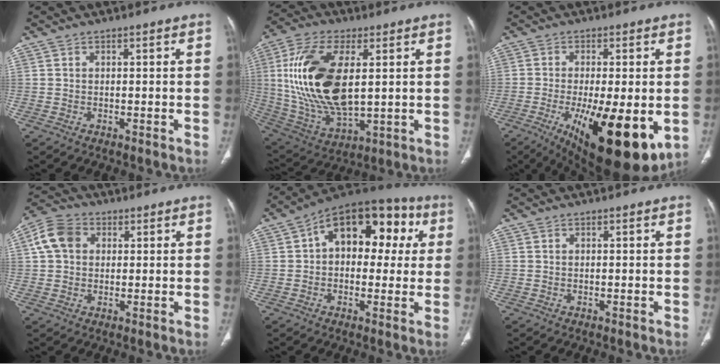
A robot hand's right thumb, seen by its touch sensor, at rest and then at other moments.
{"total": 21.7, "force": [3.2, 10.8, 18.6], "torque": [-0.379, -0.017, 0.067]}
{"total": 19.9, "force": [-5.9, 6.6, 17.9], "torque": [-0.243, -0.030, -0.068]}
{"total": 7.7, "force": [1.8, 6.1, 4.5], "torque": [-0.081, 0.015, 0.026]}
{"total": 18.1, "force": [4.1, 11.3, 13.5], "torque": [-0.135, 0.039, 0.048]}
{"total": 0.0}